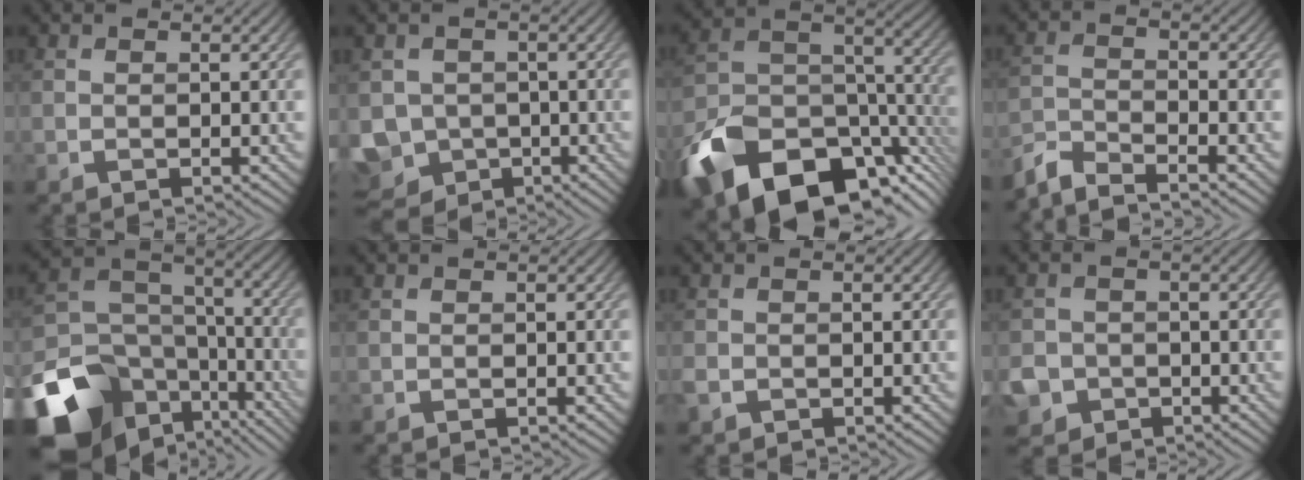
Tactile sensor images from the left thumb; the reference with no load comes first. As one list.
[{"total": 7.0, "force": [-2.3, 6.0, 2.7], "torque": [-0.074, -0.029, -0.045]}, {"total": 19.1, "force": [-11.8, 10.6, 10.5], "torque": [-0.237, -0.047, -0.188]}, {"total": 4.7, "force": [-4.4, 0.6, 1.5], "torque": [-0.035, -0.007, -0.095]}, {"total": 18.4, "force": [-10.8, 12.4, 8.3], "torque": [-0.230, -0.049, -0.150]}, {"total": 0.0}, {"total": 1.8, "force": [-0.9, 1.4, 0.7], "torque": [-0.021, -0.010, -0.021]}, {"total": 5.7, "force": [-2.6, 4.8, 1.4], "torque": [-0.039, -0.019, -0.058]}]